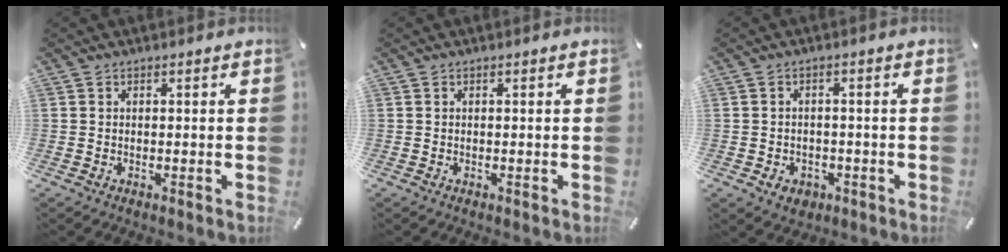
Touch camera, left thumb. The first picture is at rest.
{"total": 0.0}
{"total": 3.6, "force": [-1.4, 3.0, 1.3], "torque": [-0.020, 0.001, -0.029]}